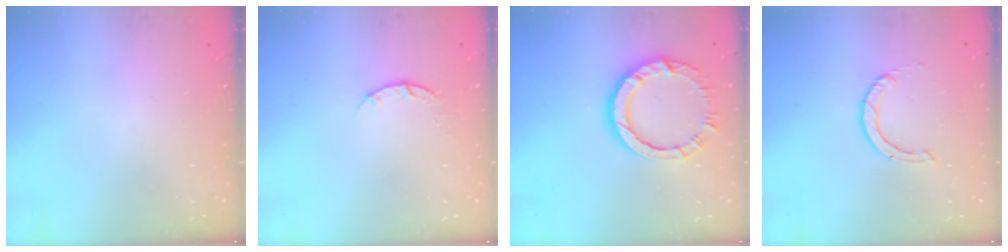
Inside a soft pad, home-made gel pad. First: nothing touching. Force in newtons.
{"total": 3.8, "press": 3.8, "slide": 0.5}
{"total": 10.6, "press": 10.5, "slide": 1.1}
{"total": 0.8, "press": 0.8, "slide": 0.1}